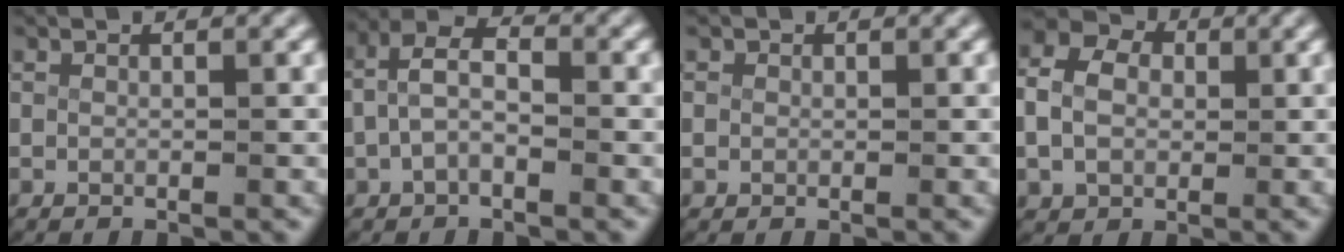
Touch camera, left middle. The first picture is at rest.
{"total": 3.9, "force": [0.0, 2.3, 3.2], "torque": [-0.057, -0.003, -0.003]}
{"total": 1.3, "force": [0.1, 1.2, 0.2], "torque": [-0.016, -0.009, 0.006]}
{"total": 6.8, "force": [0.9, 5.6, 3.7], "torque": [-0.080, 0.009, 0.007]}